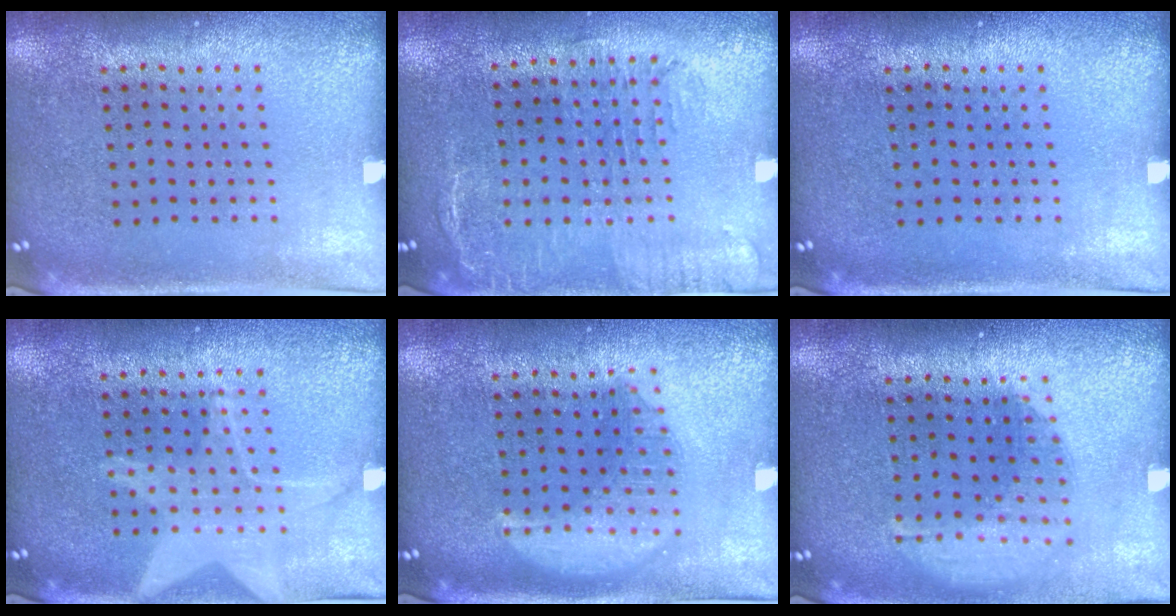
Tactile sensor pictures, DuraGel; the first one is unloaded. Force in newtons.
{"total": 1.8, "press": 1.5, "slide": 1.1}
{"total": 0.0}
{"total": 1.5, "press": 1.5, "slide": 0.2}
{"total": 3.1, "press": 3.1, "slide": 0.5}
{"total": 1.6, "press": 1.2, "slide": 1.0}